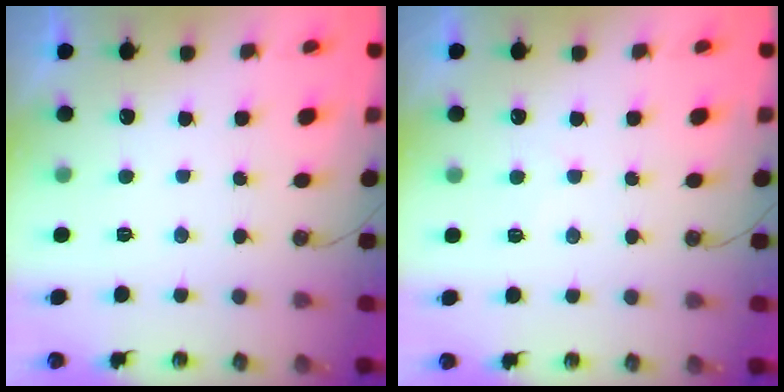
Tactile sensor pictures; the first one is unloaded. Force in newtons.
{"total": 2.9, "press": 2.9, "slide": 0.5}